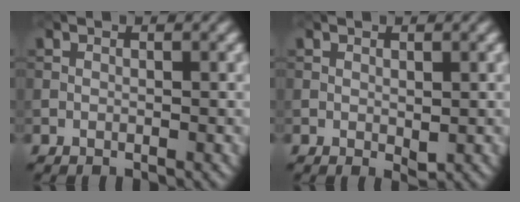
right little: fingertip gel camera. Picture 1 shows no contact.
{"total": 1.3, "force": [0.0, 0.6, 1.1], "torque": [-0.015, -0.006, 0.006]}